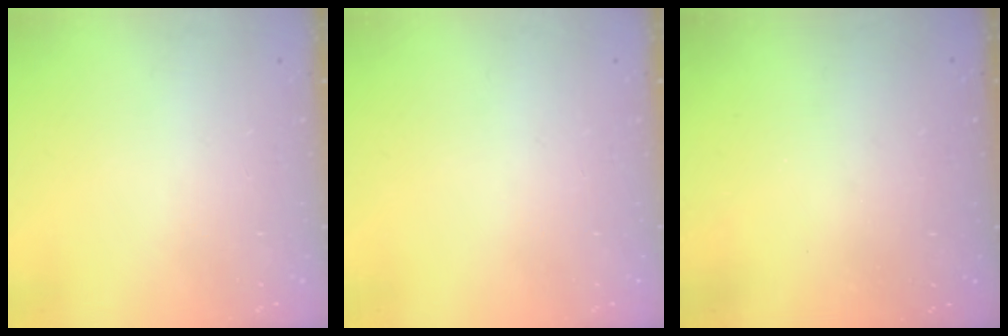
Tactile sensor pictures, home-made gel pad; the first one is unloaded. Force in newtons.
{"total": 0.0}
{"total": 3.1, "press": 3.1, "slide": 0.1}